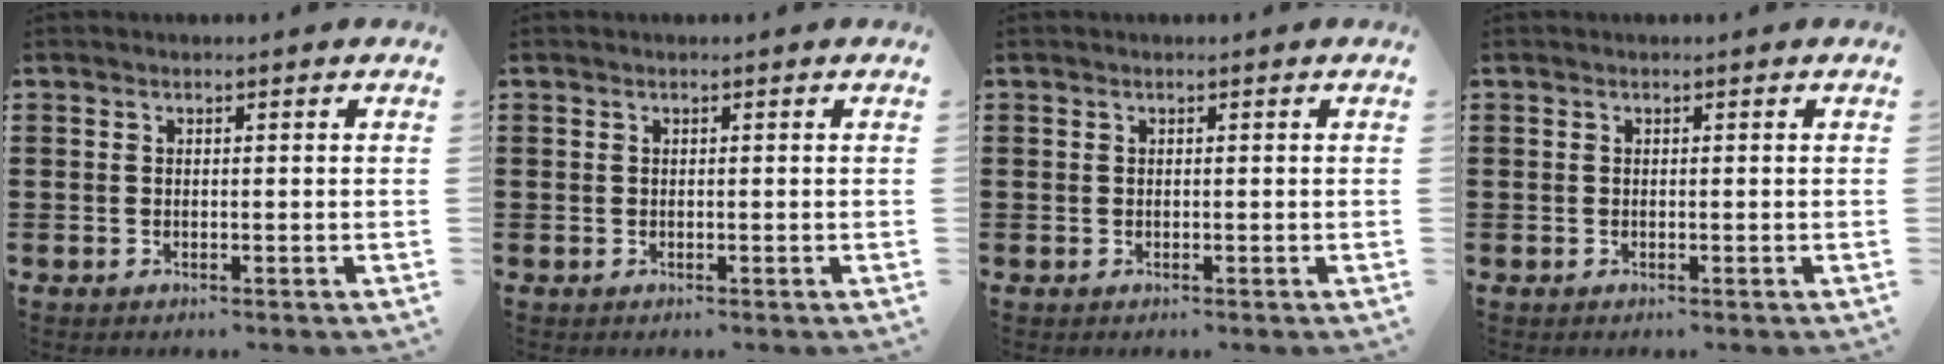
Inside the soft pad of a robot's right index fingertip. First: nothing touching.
{"total": 0.0}
{"total": 0.0}
{"total": 0.0}